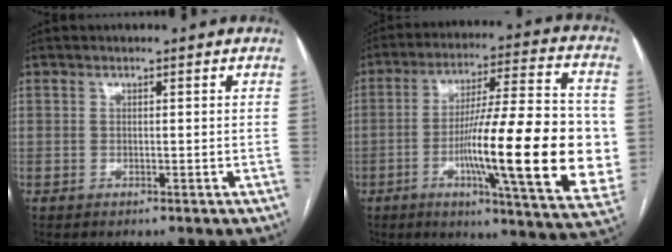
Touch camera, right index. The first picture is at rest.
{"total": 24.1, "force": [-3.8, 2.5, 23.6], "torque": [-0.312, -0.001, -0.056]}